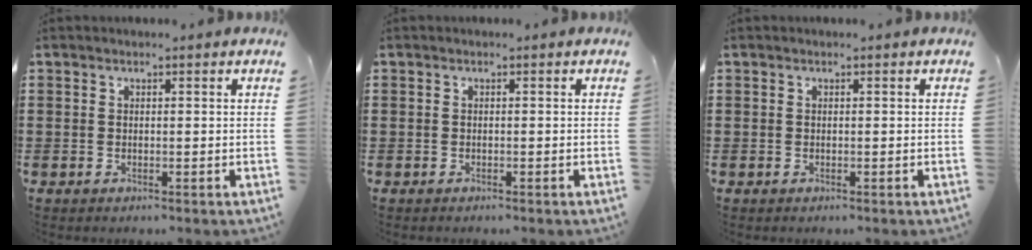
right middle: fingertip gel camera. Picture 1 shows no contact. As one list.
[{"total": 0.0}, {"total": 0.0}]